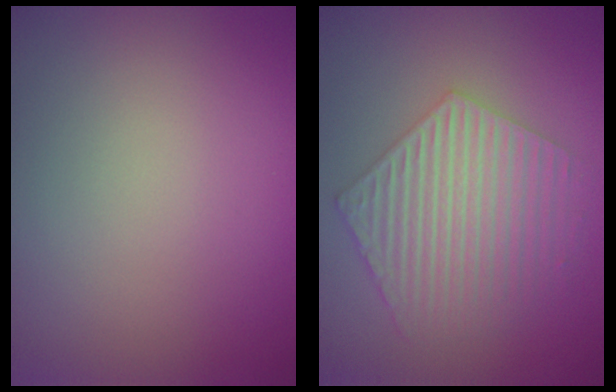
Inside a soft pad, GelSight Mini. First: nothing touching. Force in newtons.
{"total": 5.6, "press": 4.1, "slide": 3.9}